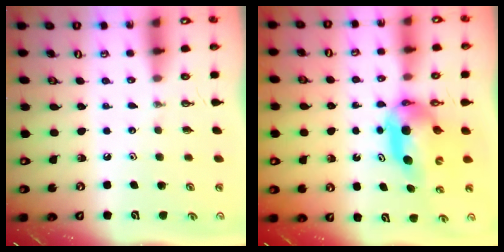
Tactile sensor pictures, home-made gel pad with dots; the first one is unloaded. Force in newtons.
{"total": 8.1, "press": 8.0, "slide": 1.0}